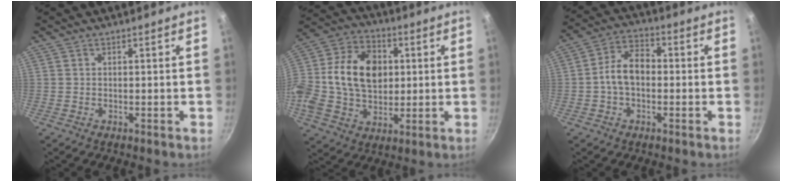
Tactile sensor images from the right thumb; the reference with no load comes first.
{"total": 20.9, "force": [2.0, 15.1, 14.3], "torque": [-0.250, 0.030, 0.024]}
{"total": 8.2, "force": [-0.7, 5.4, 6.1], "torque": [-0.087, 0.031, -0.026]}